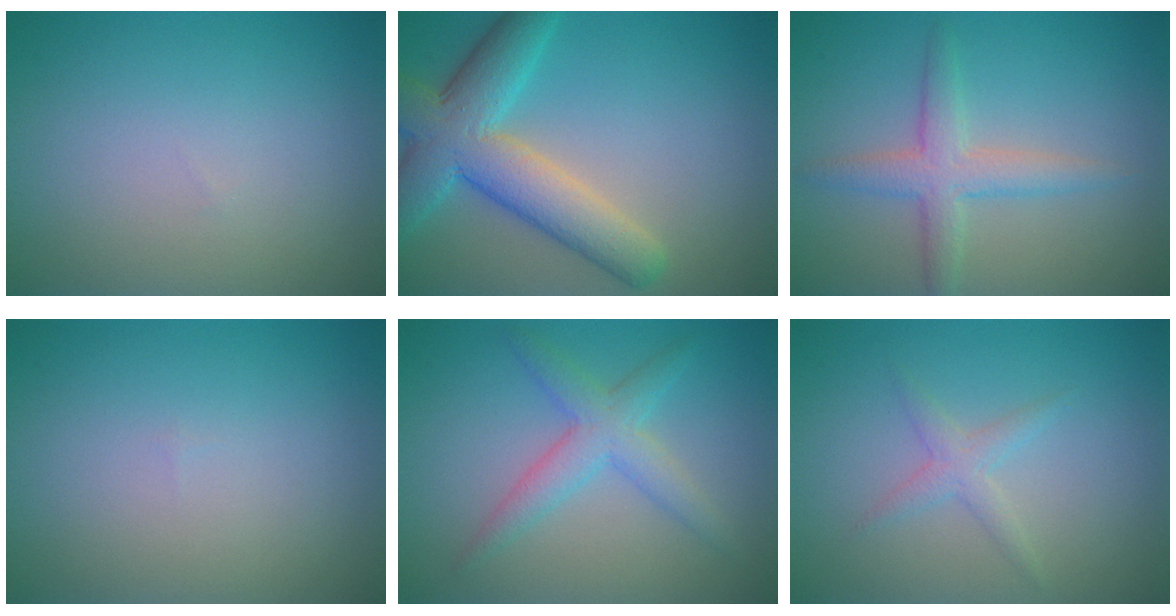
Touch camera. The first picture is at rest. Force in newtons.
{"total": 7.8, "press": 7.8, "slide": 0.5}
{"total": 3.3, "press": 3.3, "slide": 0.3}
{"total": 0.0}
{"total": 3.5, "press": 3.5, "slide": 0.1}
{"total": 1.6, "press": 1.6, "slide": 0.1}